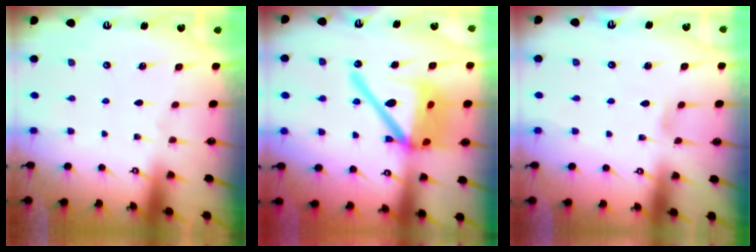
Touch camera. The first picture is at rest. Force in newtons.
{"total": 20.7, "press": 20.6, "slide": 2.6}
{"total": 2.8, "press": 2.7, "slide": 0.5}